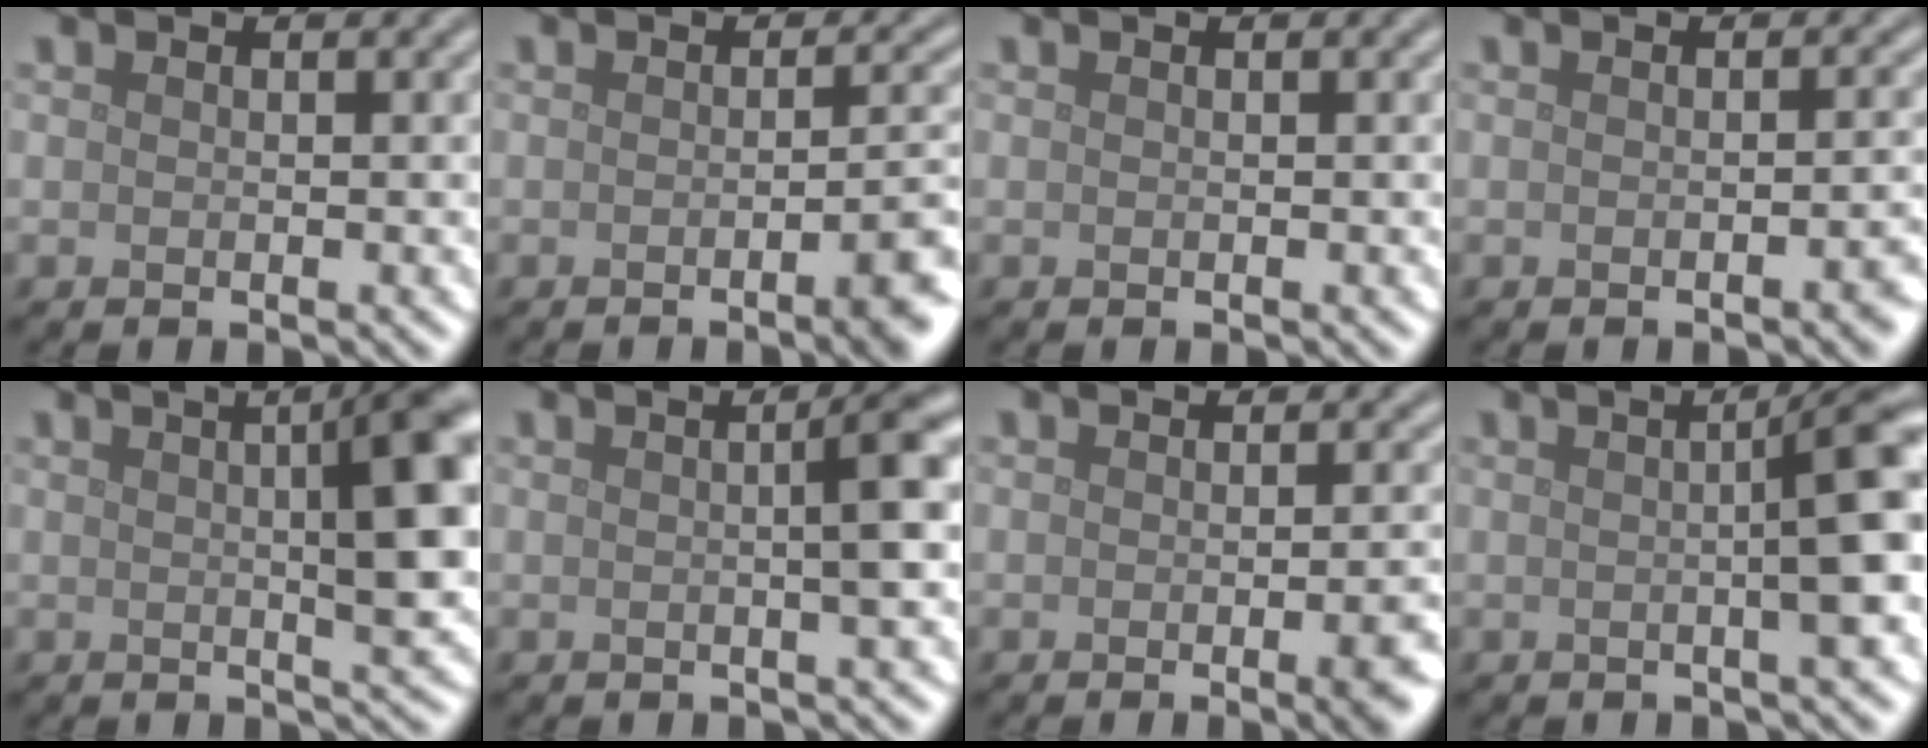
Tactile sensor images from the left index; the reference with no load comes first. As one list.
[{"total": 4.2, "force": [-1.7, 1.0, 3.7], "torque": [-0.039, -0.002, -0.029]}, {"total": 0.0}, {"total": 1.6, "force": [-0.8, 0.4, 1.3], "torque": [-0.014, 0.000, -0.010]}, {"total": 9.6, "force": [1.7, 2.6, 9.1], "torque": [-0.084, 0.020, 0.017]}, {"total": 4.1, "force": [0.2, 0.8, 4.1], "torque": [-0.049, 0.010, 0.000]}, {"total": 4.4, "force": [-1.4, 1.4, 4.0], "torque": [-0.041, -0.007, -0.012]}, {"total": 6.8, "force": [0.4, 1.2, 6.7], "torque": [-0.074, 0.008, 0.009]}]